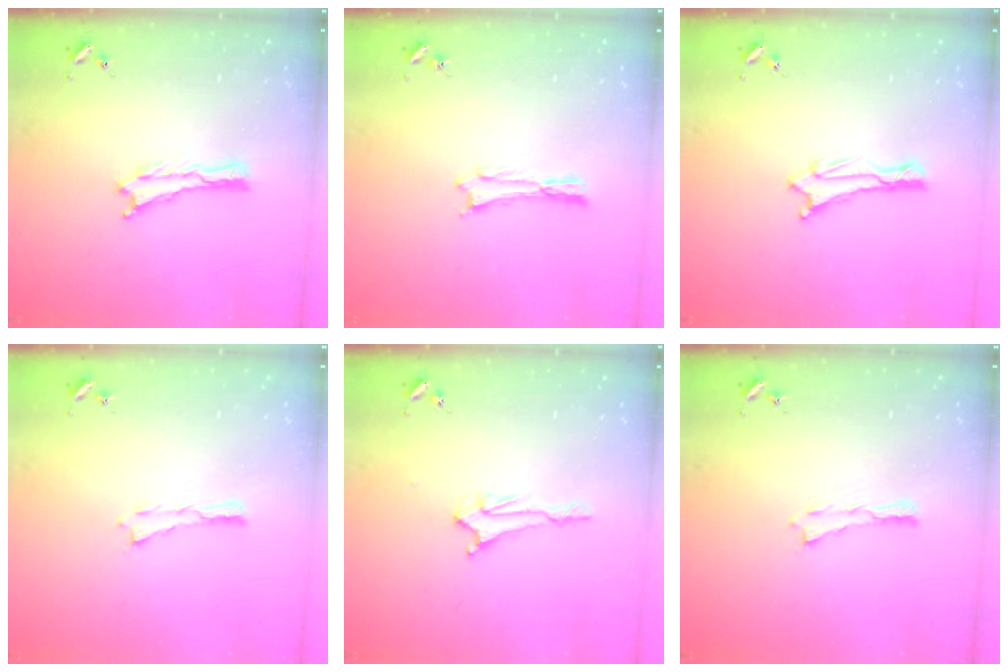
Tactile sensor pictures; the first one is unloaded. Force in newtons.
{"total": 0.0}
{"total": 1.1, "press": 1.1, "slide": 0.1}
{"total": 0.0}
{"total": 2.1, "press": 2.0, "slide": 0.4}
{"total": 0.0}